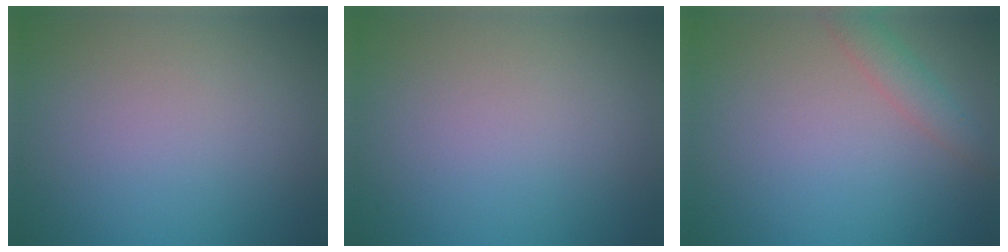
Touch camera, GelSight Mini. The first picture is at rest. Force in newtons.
{"total": 0.0}
{"total": 2.1, "press": 2.1, "slide": 0.2}